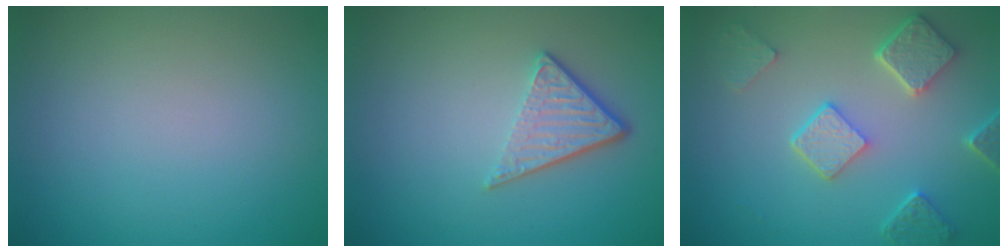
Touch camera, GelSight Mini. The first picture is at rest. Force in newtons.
{"total": 3.7, "press": 2.6, "slide": 2.7}
{"total": 5.0, "press": 3.9, "slide": 3.1}